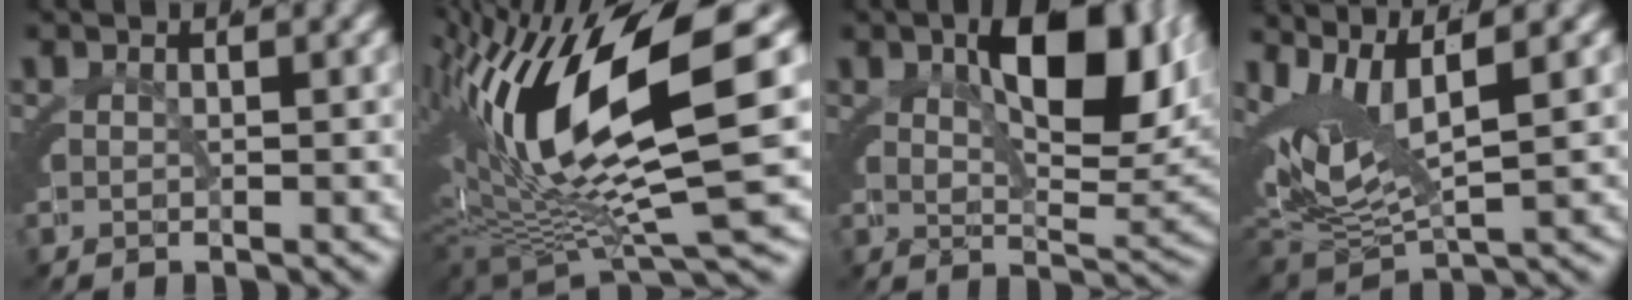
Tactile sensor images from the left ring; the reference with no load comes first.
{"total": 16.6, "force": [0.6, 8.5, 14.2], "torque": [-0.245, -0.007, 0.018]}
{"total": 8.6, "force": [2.9, 3.1, 7.5], "torque": [-0.103, -0.006, 0.048]}
{"total": 8.6, "force": [2.4, 4.8, 6.8], "torque": [-0.133, 0.009, 0.038]}